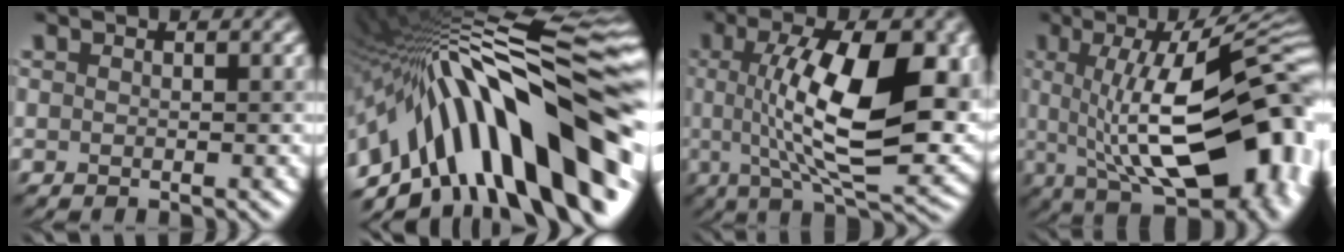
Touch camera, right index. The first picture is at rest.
{"total": 16.8, "force": [-4.2, 6.2, 15.1], "torque": [-0.211, 0.046, -0.069]}
{"total": 12.8, "force": [1.3, 4.0, 12.0], "torque": [-0.185, 0.006, 0.027]}
{"total": 15.4, "force": [-0.4, 5.5, 14.4], "torque": [-0.177, 0.019, -0.010]}